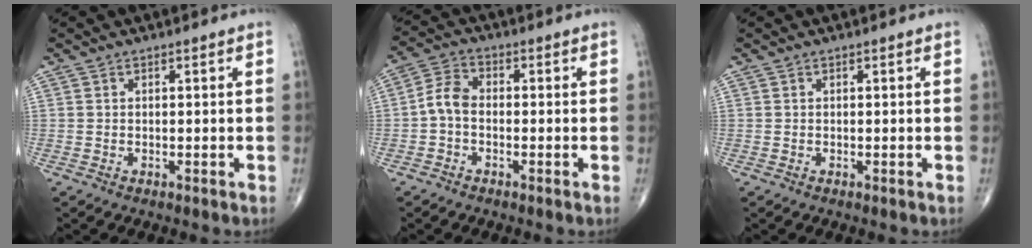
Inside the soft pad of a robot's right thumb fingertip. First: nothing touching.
{"total": 4.8, "force": [-1.1, 3.1, 3.5], "torque": [-0.066, 0.019, -0.034]}
{"total": 0.0}